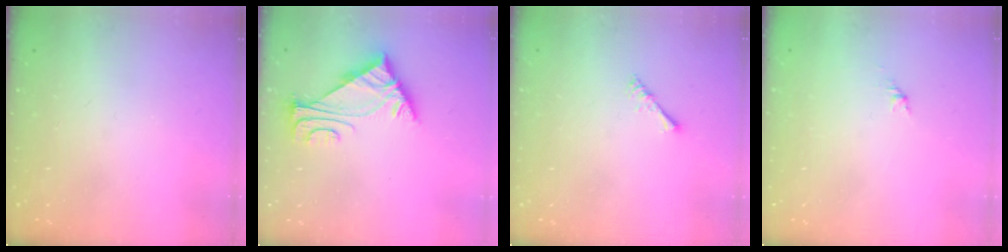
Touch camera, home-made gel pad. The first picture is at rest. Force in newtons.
{"total": 5.4, "press": 5.3, "slide": 1.1}
{"total": 2.2, "press": 2.1, "slide": 0.5}
{"total": 1.7, "press": 1.6, "slide": 0.7}